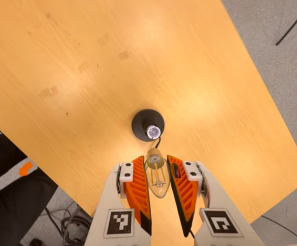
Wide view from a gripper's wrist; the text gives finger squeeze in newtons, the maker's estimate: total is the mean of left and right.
{"total": 11.3, "left": 11.0, "right": 11.5}